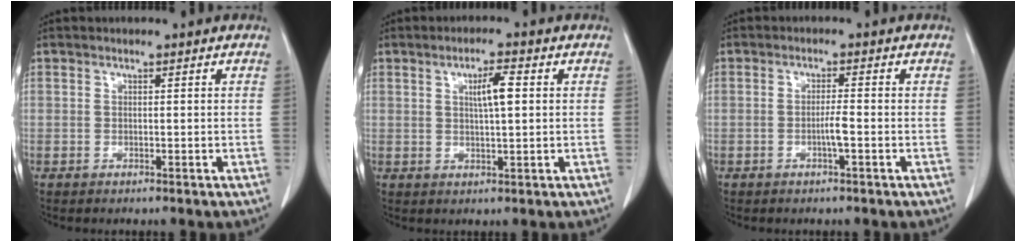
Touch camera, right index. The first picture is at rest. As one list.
[{"total": 4.3, "force": [1.0, 0.5, 4.1], "torque": [-0.070, 0.001, 0.016]}, {"total": 2.1, "force": [-0.6, -0.1, 1.9], "torque": [-0.034, 0.002, -0.011]}]